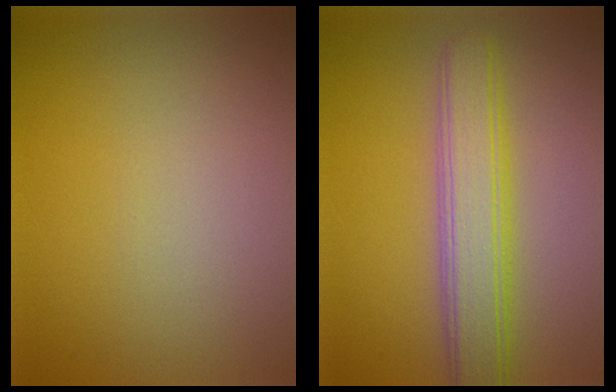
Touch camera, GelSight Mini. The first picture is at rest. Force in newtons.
{"total": 5.5, "press": 5.5, "slide": 0.3}